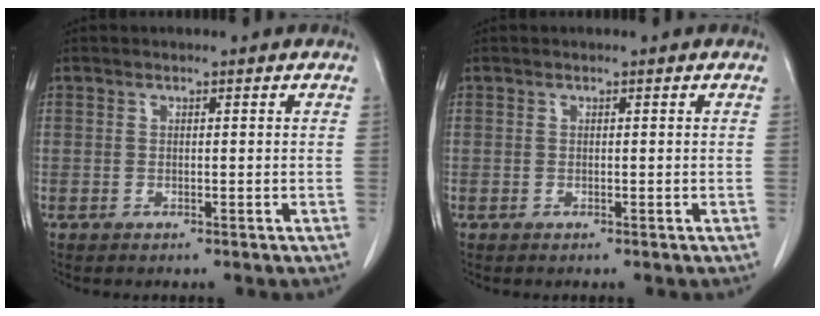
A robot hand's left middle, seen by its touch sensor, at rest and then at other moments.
{"total": 0.0}